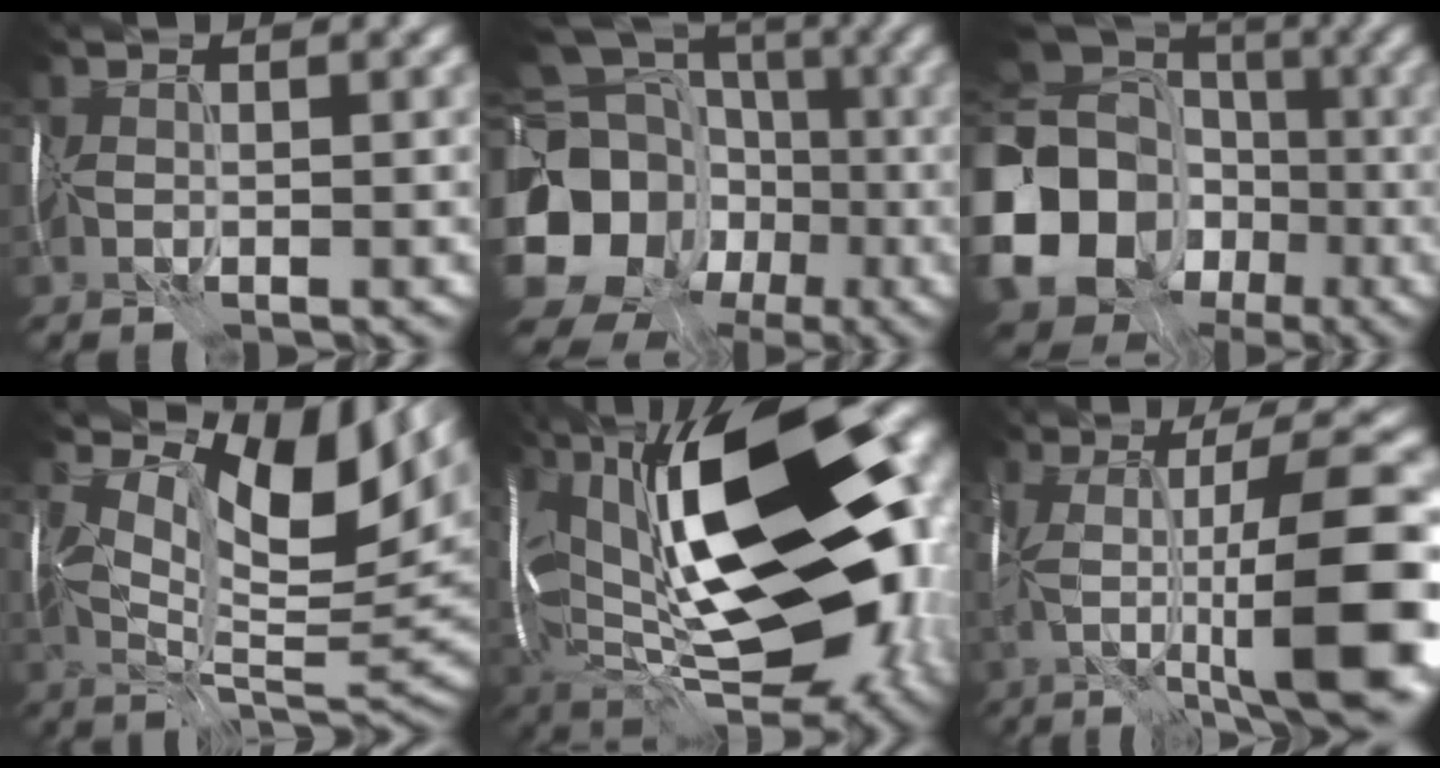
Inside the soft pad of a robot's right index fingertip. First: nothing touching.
{"total": 18.1, "force": [-3.3, 15.2, 9.1], "torque": [-0.177, -0.004, -0.065]}
{"total": 19.9, "force": [-4.5, 16.6, 10.1], "torque": [-0.227, -0.021, -0.095]}
{"total": 13.8, "force": [5.1, 5.8, 11.4], "torque": [-0.194, 0.003, 0.094]}
{"total": 22.7, "force": [3.7, 11.5, 19.2], "torque": [-0.373, -0.007, 0.068]}
{"total": 14.3, "force": [-2.3, 3.2, 13.8], "torque": [-0.208, 0.013, -0.027]}